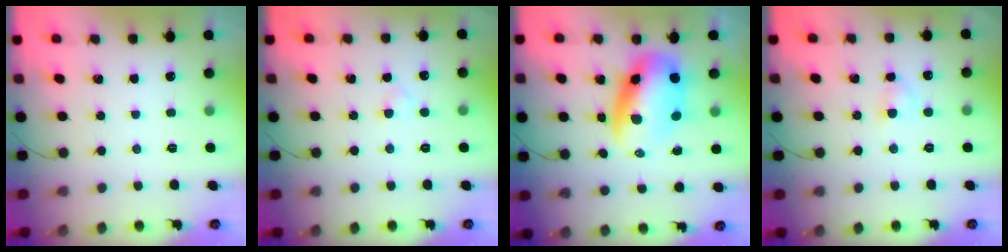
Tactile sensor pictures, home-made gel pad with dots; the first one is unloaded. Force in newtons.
{"total": 1.5, "press": 1.3, "slide": 0.8}
{"total": 11.1, "press": 10.8, "slide": 2.7}
{"total": 3.0, "press": 2.8, "slide": 1.0}